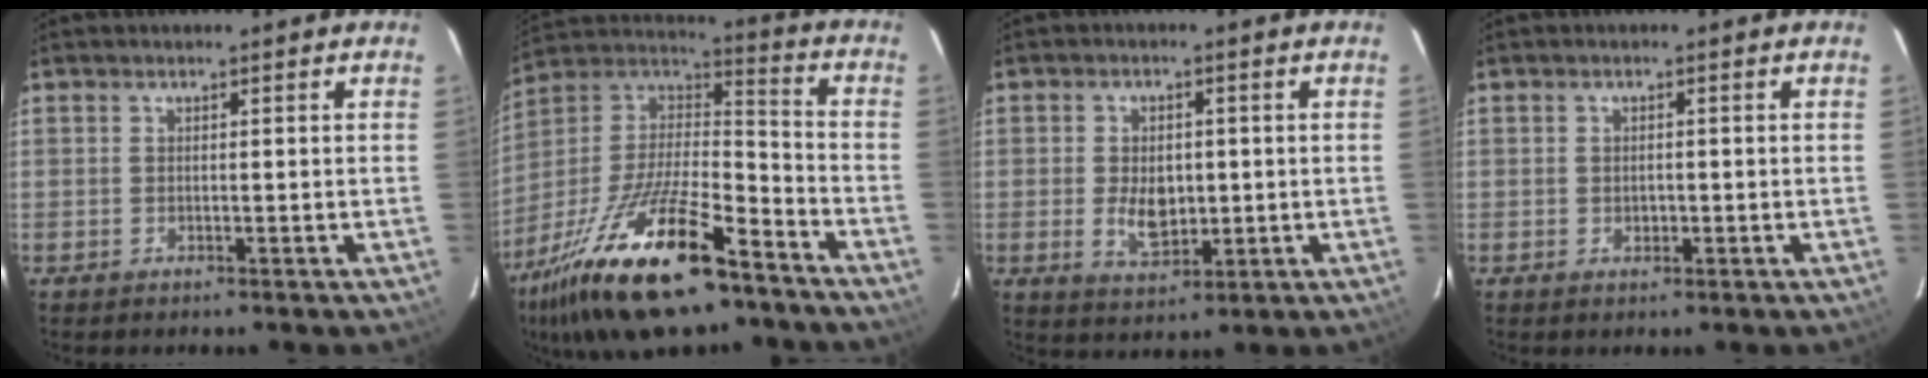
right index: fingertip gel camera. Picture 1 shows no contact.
{"total": 25.9, "force": [-16.3, 8.7, 18.2], "torque": [-0.354, -0.023, -0.281]}
{"total": 6.7, "force": [-0.7, 4.2, 5.2], "torque": [-0.098, -0.005, -0.003]}
{"total": 1.4, "force": [-0.2, 1.2, 0.7], "torque": [-0.010, 0.000, -0.003]}